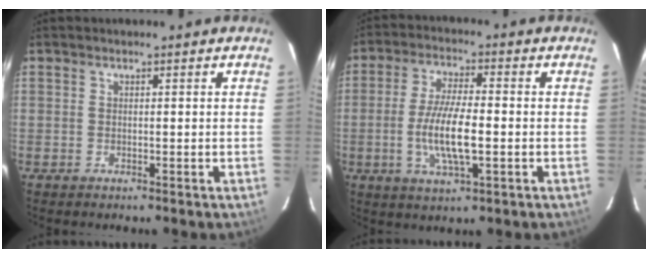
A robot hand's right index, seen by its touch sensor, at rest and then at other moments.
{"total": 9.9, "force": [-1.9, 2.4, 9.4], "torque": [-0.186, -0.006, -0.037]}